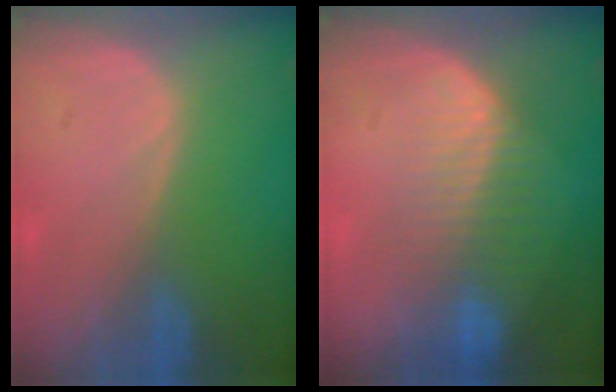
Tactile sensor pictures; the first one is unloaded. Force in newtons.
{"total": 8.4, "press": 7.1, "slide": 4.4}